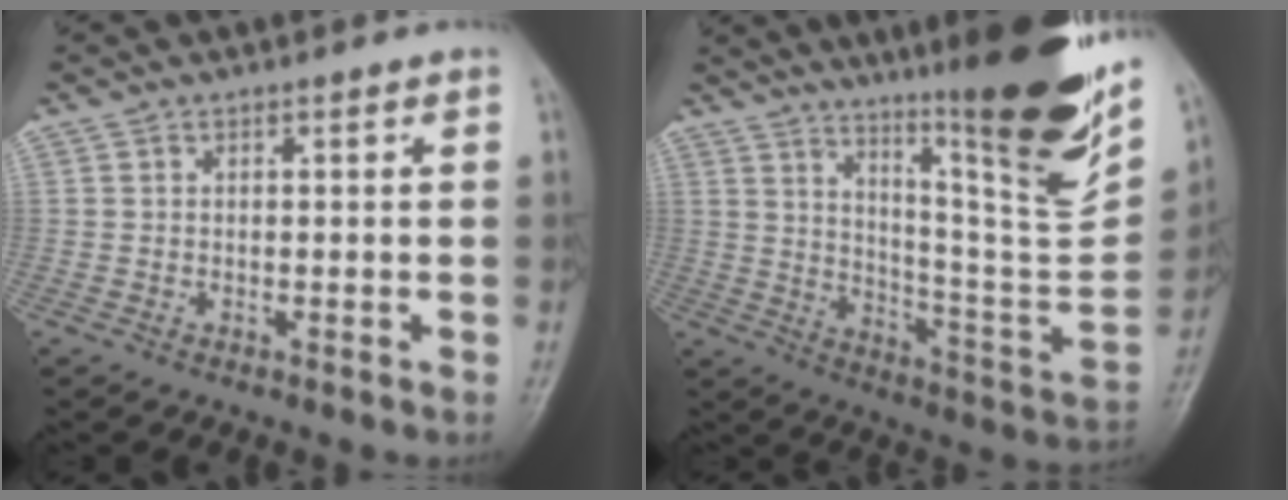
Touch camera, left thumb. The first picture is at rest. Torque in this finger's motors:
{"motor_torque": [3.17, 0.83, 1.69, -1.08, 0.38]}